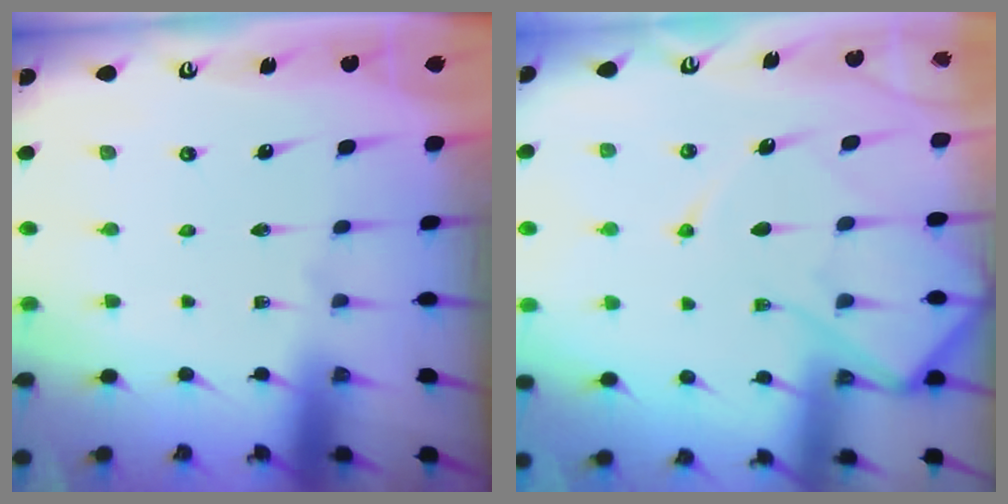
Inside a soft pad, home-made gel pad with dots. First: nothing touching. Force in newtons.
{"total": 11.4, "press": 11.4, "slide": 1.3}